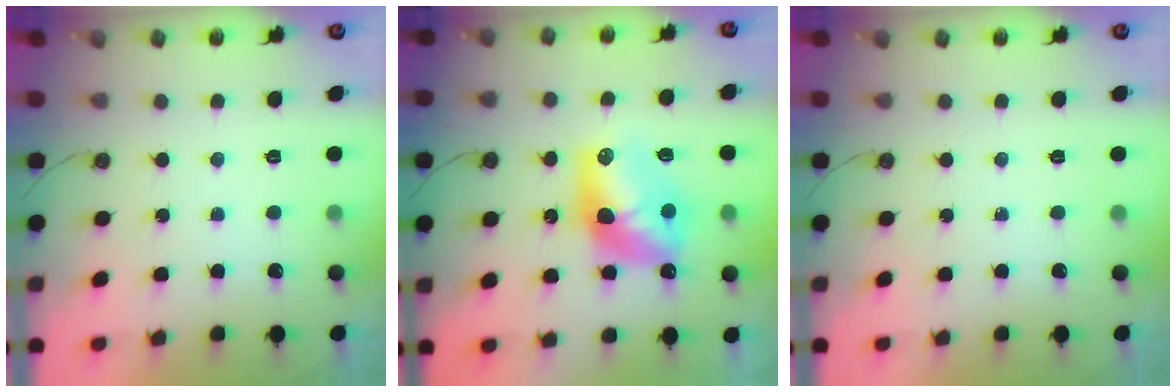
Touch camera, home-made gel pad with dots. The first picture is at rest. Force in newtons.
{"total": 13.0, "press": 13.0, "slide": 0.9}
{"total": 0.0}